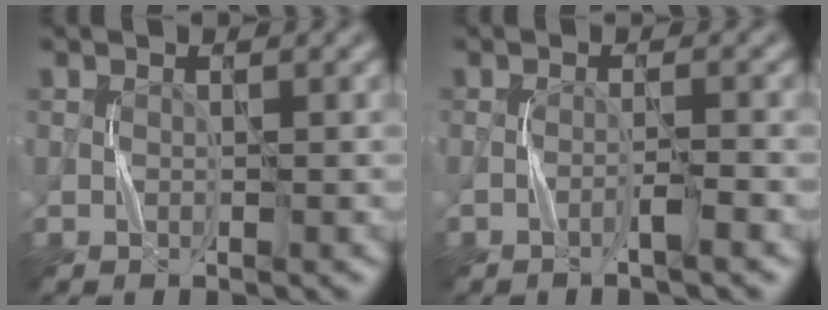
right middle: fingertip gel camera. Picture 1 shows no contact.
{"total": 1.6, "force": [-1.0, 0.0, 1.3], "torque": [-0.014, 0.008, -0.026]}